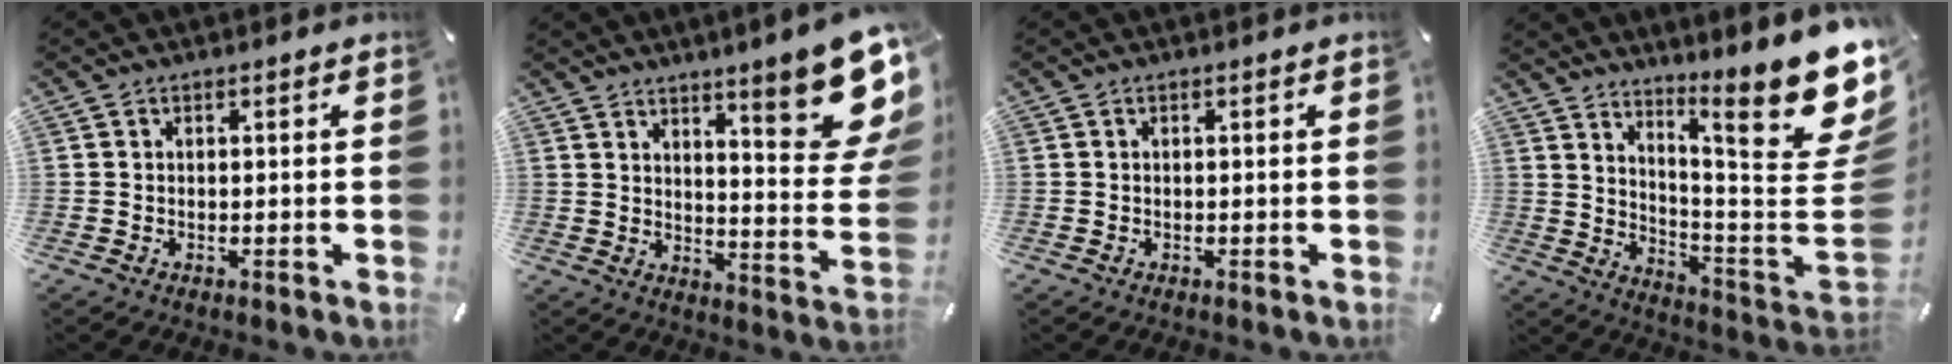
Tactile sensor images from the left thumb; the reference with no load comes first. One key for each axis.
{"total": 17.4, "fx": 10.8, "fy": 4.2, "fz": 13.1, "tx": -0.172, "ty": -0.090, "tz": 0.171}
{"total": 0.0}
{"total": 21.5, "fx": 13.3, "fy": 3.8, "fz": 16.5, "tx": -0.240, "ty": -0.110, "tz": 0.208}